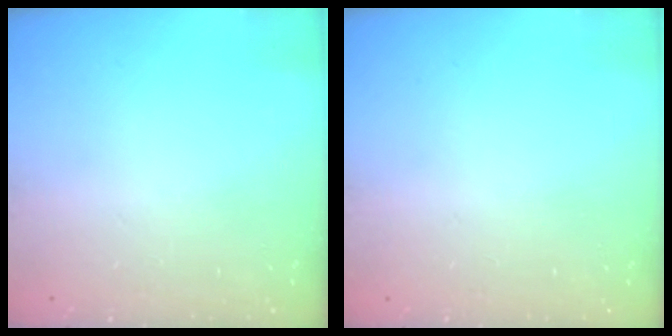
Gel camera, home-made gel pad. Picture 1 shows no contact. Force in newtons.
{"total": 0.0}